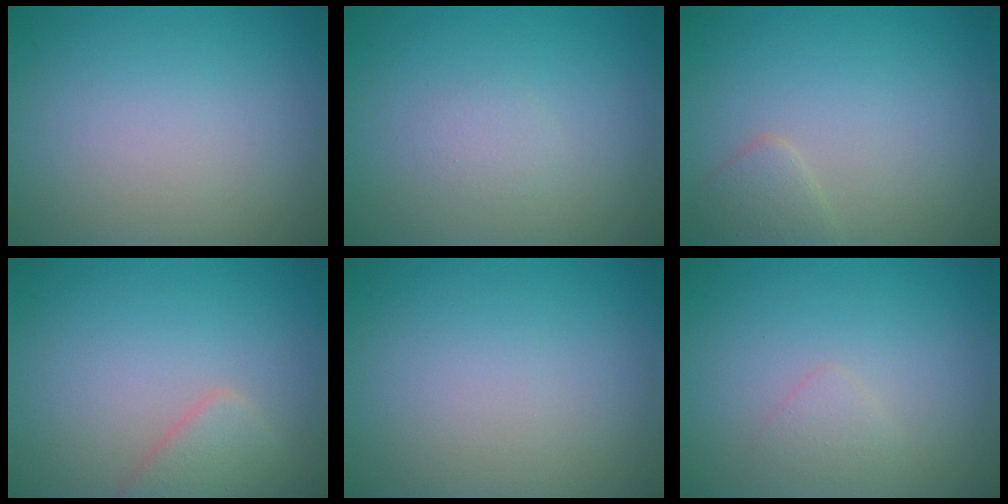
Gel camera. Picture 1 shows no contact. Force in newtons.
{"total": 1.0, "press": 1.0, "slide": 0.1}
{"total": 1.6, "press": 1.6, "slide": 0.1}
{"total": 2.3, "press": 2.3, "slide": 0.1}
{"total": 0.0}
{"total": 1.1, "press": 1.1, "slide": 0.1}